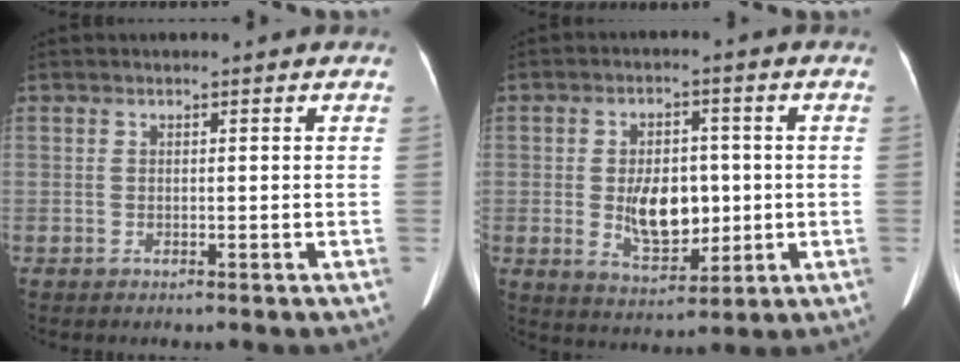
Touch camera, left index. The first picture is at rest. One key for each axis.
{"total": 8.5, "fx": -0.7, "fy": 4.9, "fz": 7.0, "tx": -0.128, "ty": -0.002, "tz": -0.002}